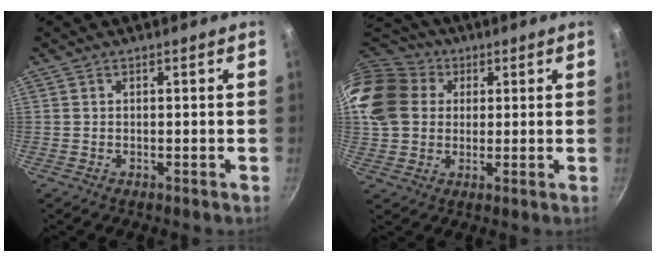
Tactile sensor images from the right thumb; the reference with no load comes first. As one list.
[{"total": 16.4, "force": [5.0, 13.1, 8.6], "torque": [-0.157, 0.016, 0.084]}]